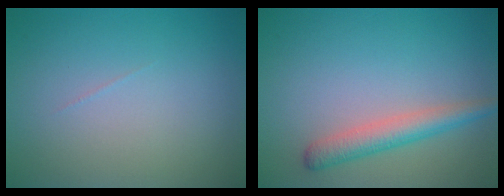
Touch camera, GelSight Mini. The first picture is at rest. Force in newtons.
{"total": 3.1, "press": 3.1, "slide": 0.1}